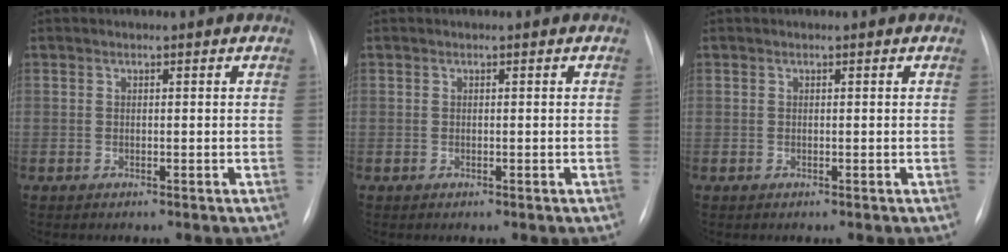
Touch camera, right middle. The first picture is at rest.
{"total": 0.0}
{"total": 0.0}